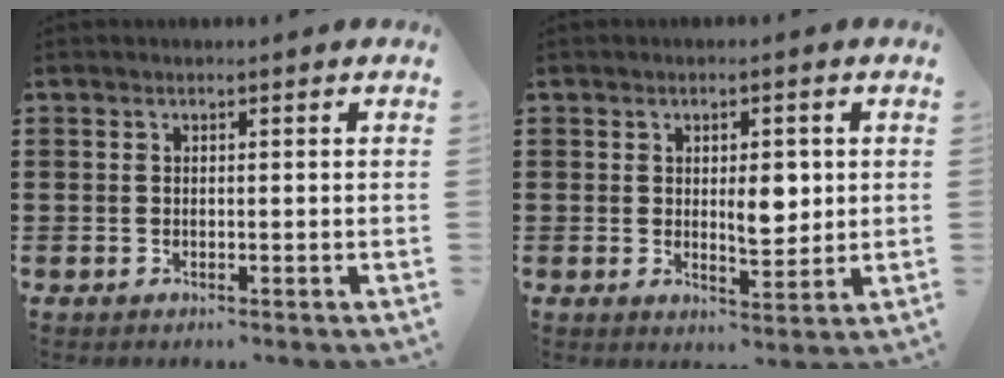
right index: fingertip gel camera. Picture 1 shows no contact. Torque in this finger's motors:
{"motor_torque": [0.21, -0.01, 0.41, 0.04]}